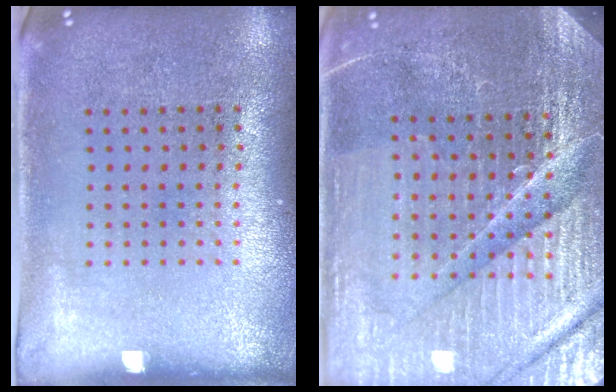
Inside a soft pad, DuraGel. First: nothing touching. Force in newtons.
{"total": 5.5, "press": 5.1, "slide": 2.1}